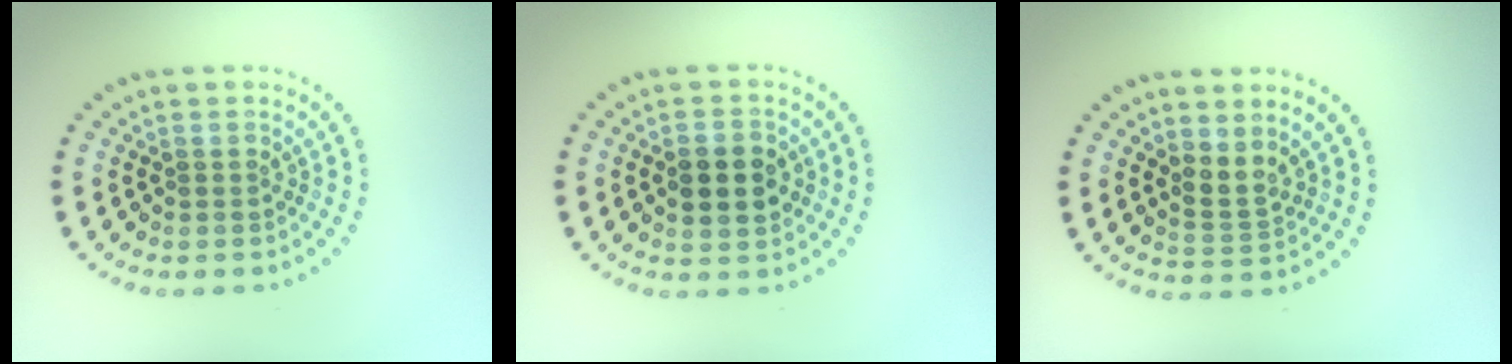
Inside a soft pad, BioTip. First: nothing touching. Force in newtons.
{"total": 3.7, "press": 3.7, "slide": 0.3}
{"total": 2.0, "press": 1.4, "slide": 1.4}